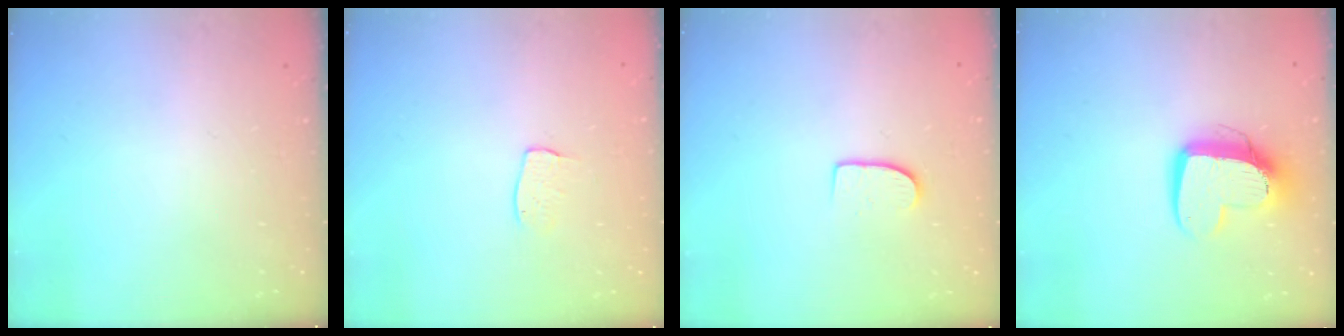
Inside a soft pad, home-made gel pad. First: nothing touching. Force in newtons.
{"total": 5.0, "press": 5.0, "slide": 0.3}
{"total": 7.3, "press": 7.3, "slide": 0.6}
{"total": 12.1, "press": 12.0, "slide": 1.2}